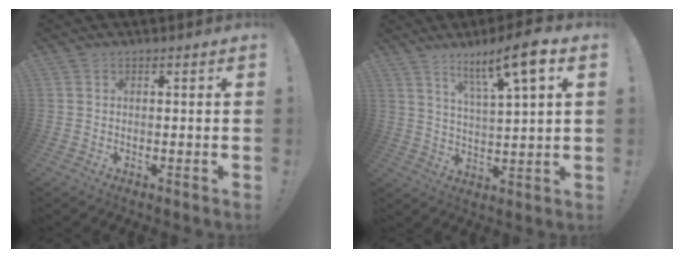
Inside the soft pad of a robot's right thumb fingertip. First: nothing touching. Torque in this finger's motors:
{"motor_torque": [0.65, 0.76, 0.20, 0.06, 0.06]}